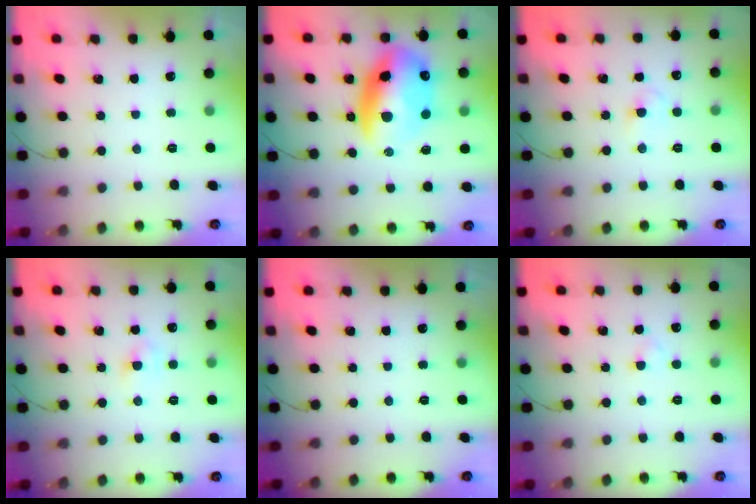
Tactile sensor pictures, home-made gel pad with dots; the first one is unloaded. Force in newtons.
{"total": 17.4, "press": 16.9, "slide": 4.2}
{"total": 2.2, "press": 2.0, "slide": 0.9}
{"total": 2.6, "press": 2.5, "slide": 0.8}
{"total": 0.0}
{"total": 1.5, "press": 1.3, "slide": 0.8}